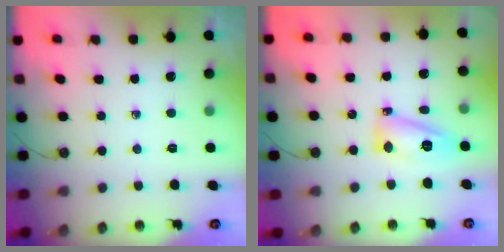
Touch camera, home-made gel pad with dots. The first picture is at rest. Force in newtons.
{"total": 12.4, "press": 12.3, "slide": 1.2}